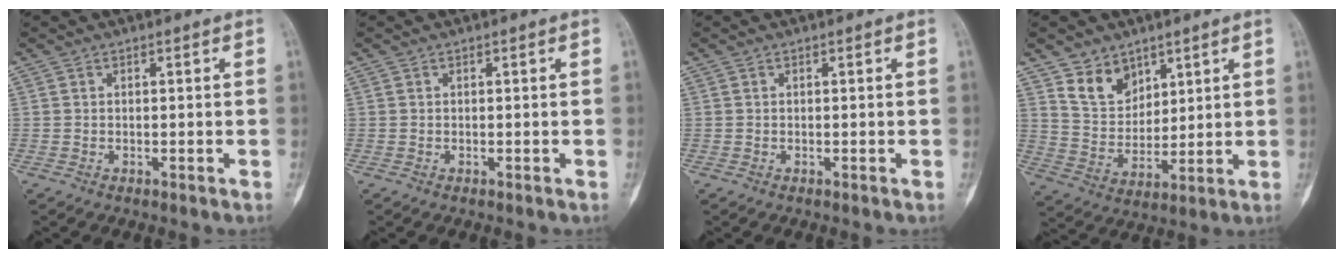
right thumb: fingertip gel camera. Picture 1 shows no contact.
{"total": 0.0}
{"total": 0.0}
{"total": 8.9, "force": [5.8, 6.0, 3.0], "torque": [-0.026, -0.045, 0.118]}